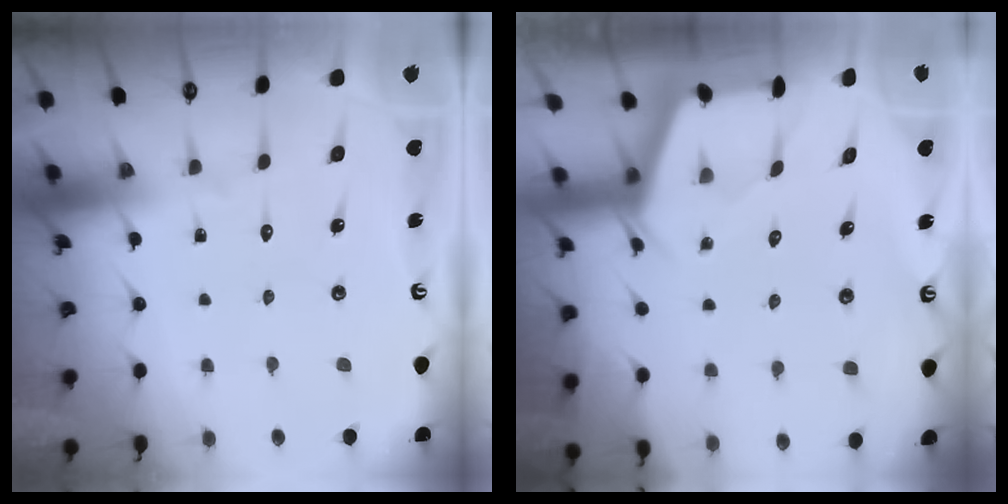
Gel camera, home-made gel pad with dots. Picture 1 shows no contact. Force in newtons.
{"total": 2.4, "press": 2.4, "slide": 0.3}